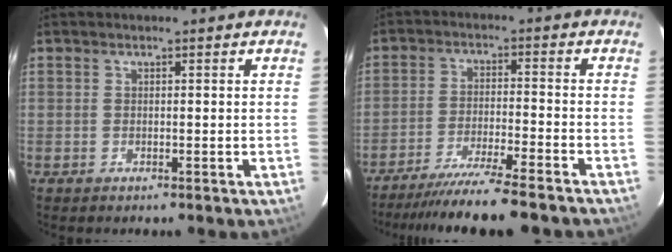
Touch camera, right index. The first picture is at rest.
{"total": 13.7, "force": [-12.2, -0.1, 6.2], "torque": [-0.135, -0.023, -0.198]}